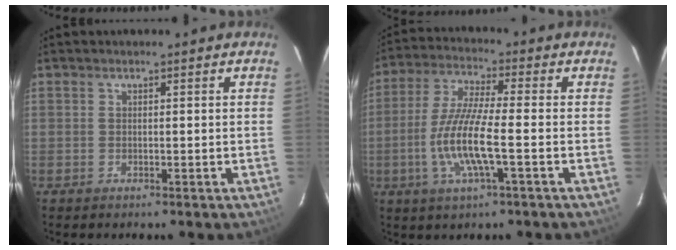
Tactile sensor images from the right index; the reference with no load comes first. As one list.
[{"total": 11.2, "force": [-3.1, 1.3, 10.7], "torque": [-0.225, -0.005, -0.063]}]